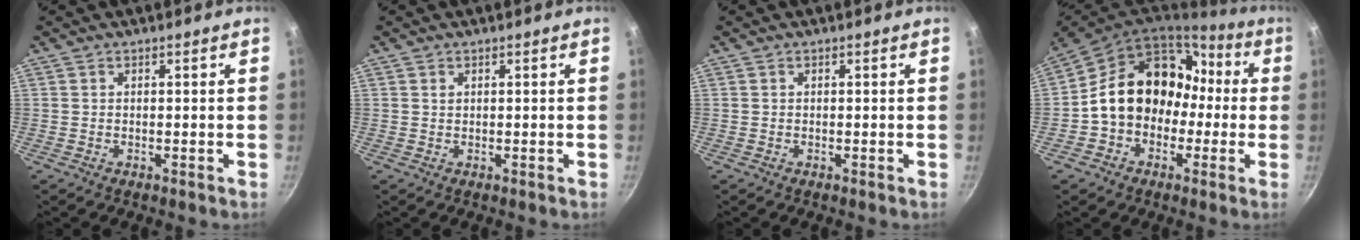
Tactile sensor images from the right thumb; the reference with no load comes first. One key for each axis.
{"total": 0.6, "fx": 0.3, "fy": 0.4, "fz": 0.3, "tx": -0.004, "ty": 0.001, "tz": 0.007}
{"total": 0.0}
{"total": 18.0, "fx": -0.5, "fy": 14.4, "fz": 10.9, "tx": -0.132, "ty": 0.073, "tz": -0.007}